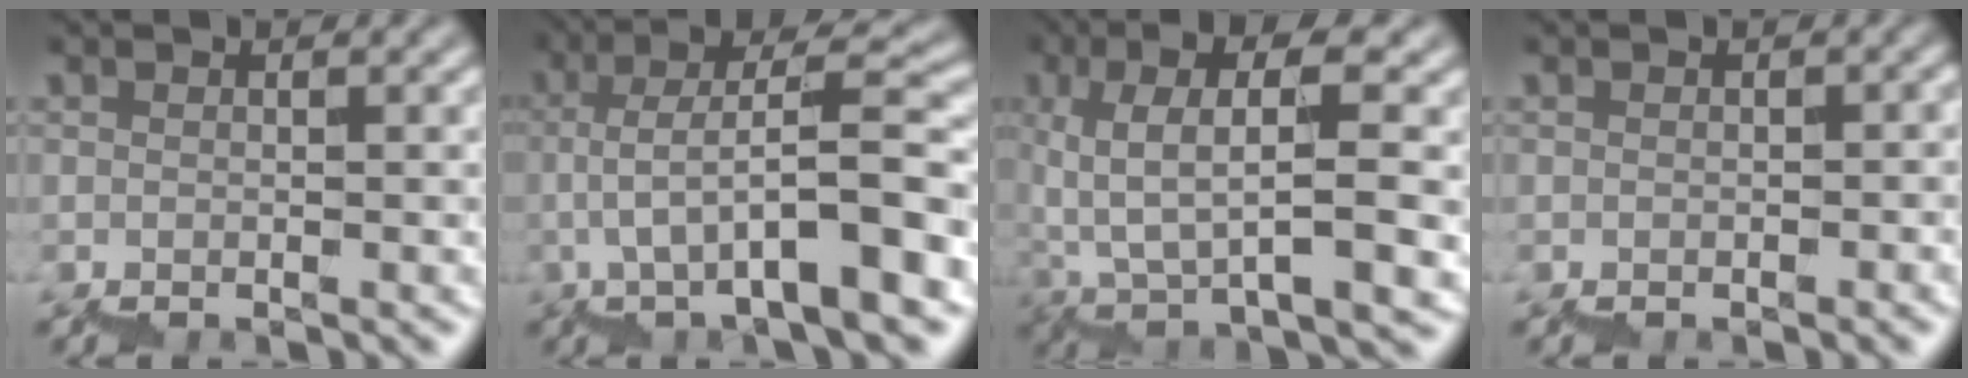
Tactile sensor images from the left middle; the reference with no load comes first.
{"total": 9.1, "force": [-1.9, 2.2, 8.7], "torque": [-0.145, 0.037, -0.022]}
{"total": 7.0, "force": [2.1, 1.8, 6.4], "torque": [-0.120, 0.022, 0.040]}
{"total": 0.7, "force": [-0.7, 0.1, 0.0], "torque": [-0.005, 0.008, -0.003]}